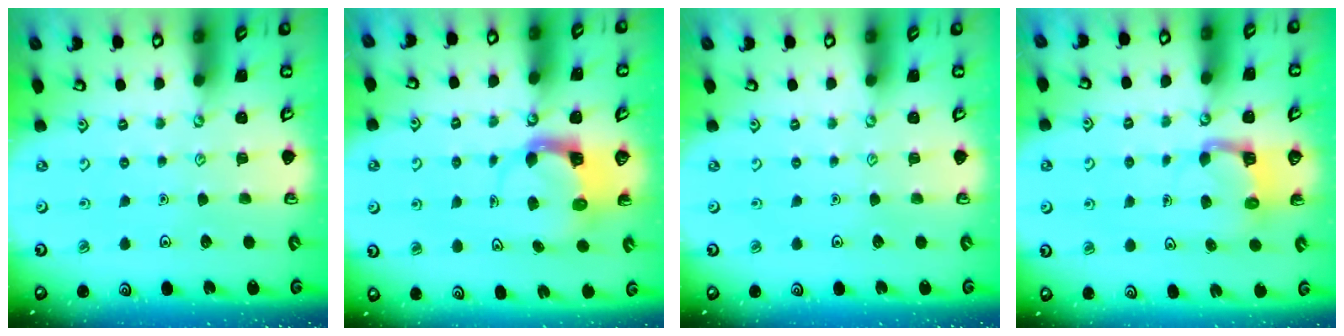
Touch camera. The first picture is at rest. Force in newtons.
{"total": 3.7, "press": 3.7, "slide": 0.5}
{"total": 0.0}
{"total": 3.9, "press": 3.8, "slide": 0.3}